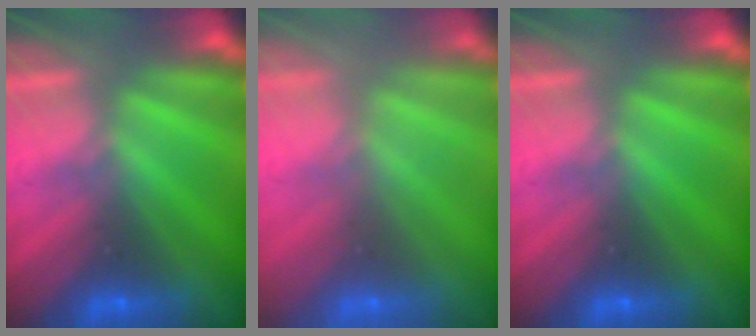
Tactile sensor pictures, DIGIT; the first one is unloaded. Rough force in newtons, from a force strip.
{"total": 8.1}
{"total": 0.0}